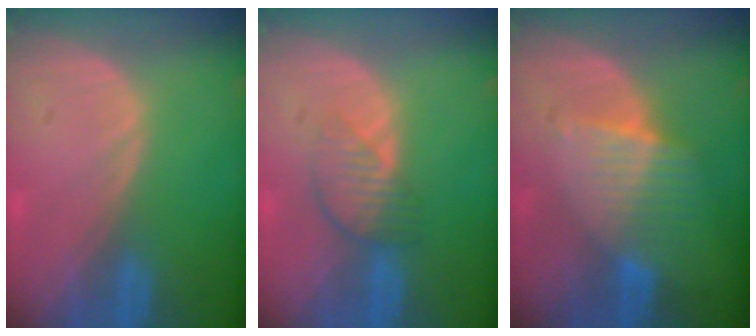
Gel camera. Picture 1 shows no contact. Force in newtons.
{"total": 4.2, "press": 3.7, "slide": 1.8}
{"total": 6.9, "press": 6.0, "slide": 3.3}